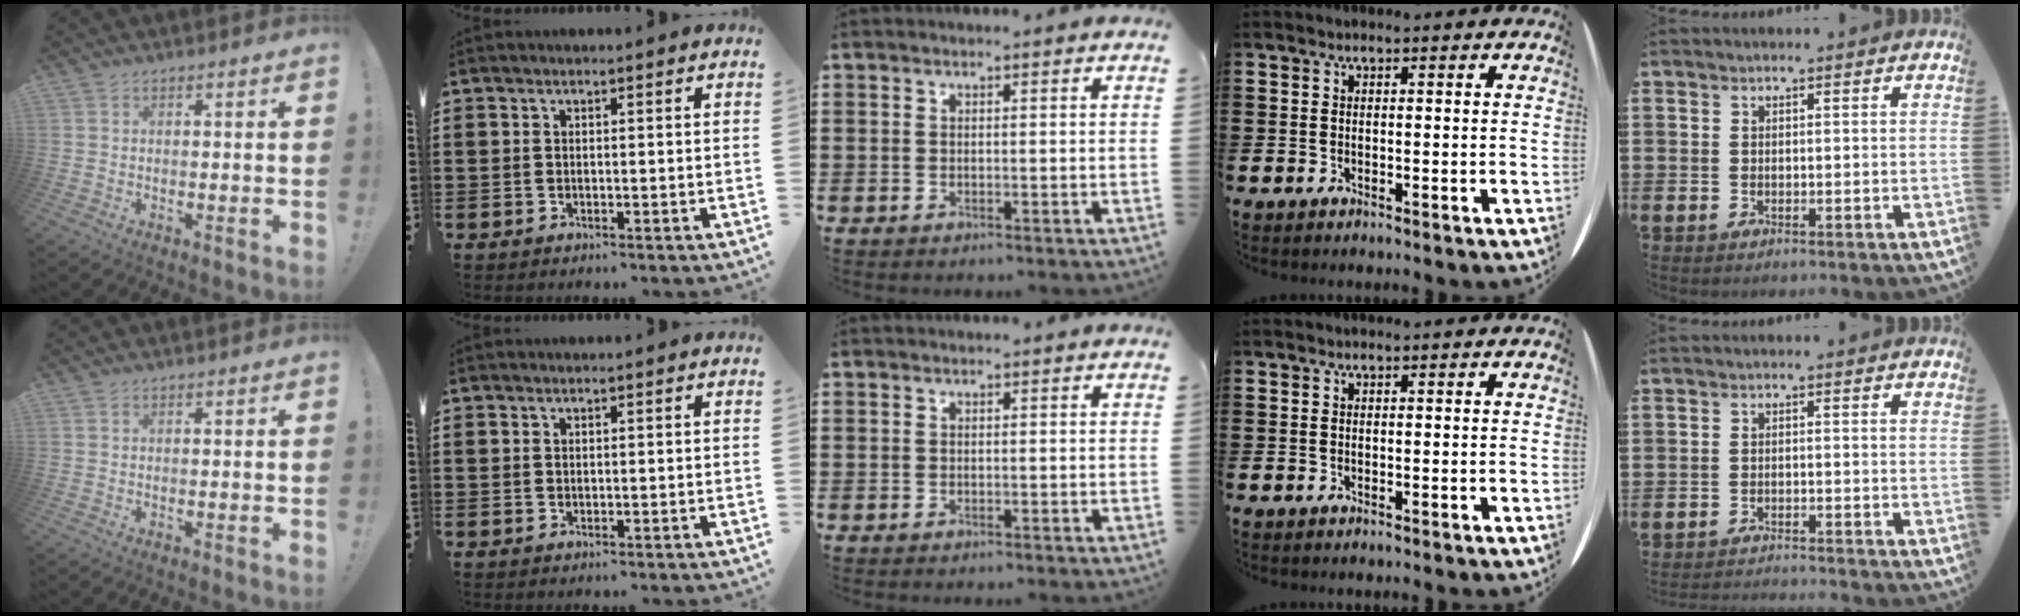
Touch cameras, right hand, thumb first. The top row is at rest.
{"little": {"total": 1.5, "force": [-1.5, -0.2, 0.0], "torque": [-0.001, 0.004, -0.031]}}